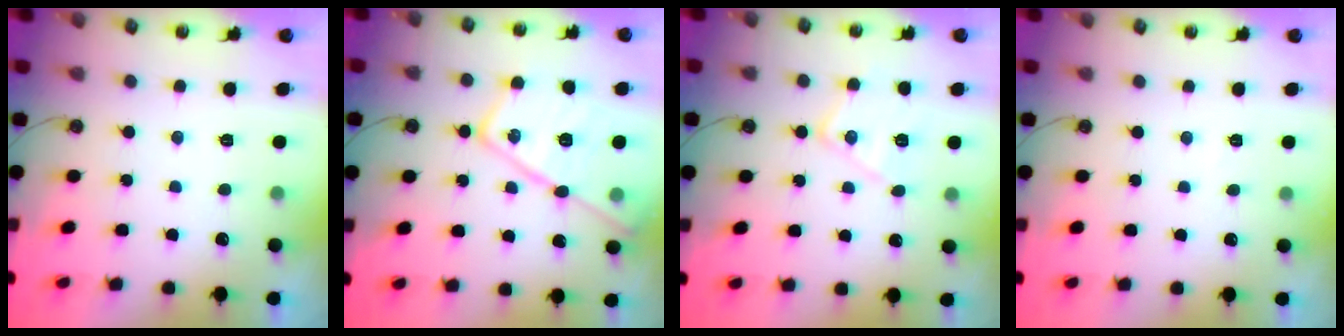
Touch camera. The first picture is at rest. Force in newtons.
{"total": 21.2, "press": 21.1, "slide": 1.9}
{"total": 11.9, "press": 11.8, "slide": 0.6}
{"total": 2.6, "press": 2.6, "slide": 0.5}